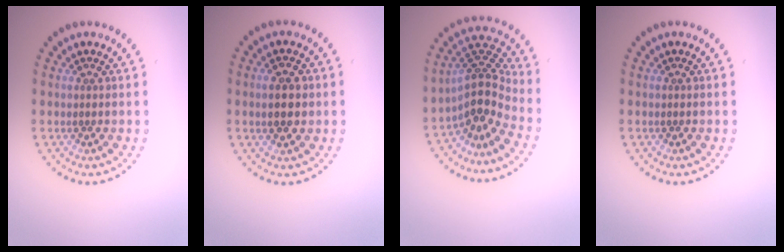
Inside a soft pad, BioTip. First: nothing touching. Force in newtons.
{"total": 2.8, "press": 2.8, "slide": 0.4}
{"total": 4.2, "press": 3.0, "slide": 2.9}
{"total": 0.0}